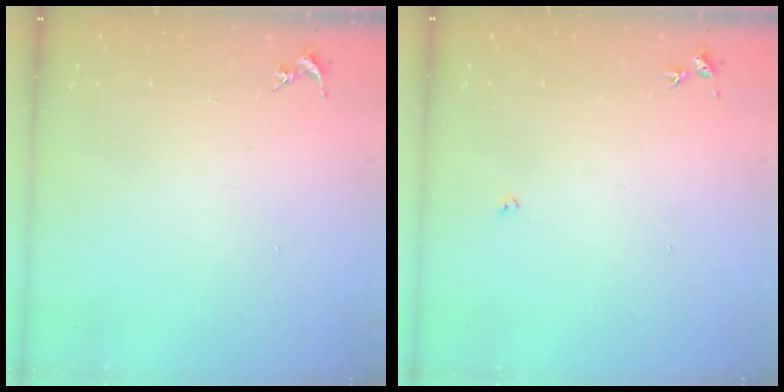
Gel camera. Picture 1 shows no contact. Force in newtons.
{"total": 2.7, "press": 2.7, "slide": 0.5}